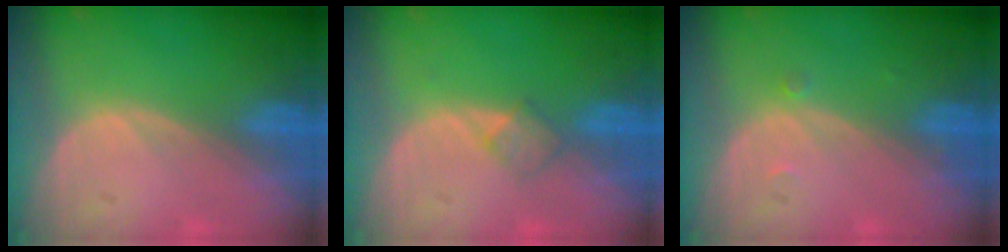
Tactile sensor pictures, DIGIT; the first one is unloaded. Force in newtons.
{"total": 2.0, "press": 2.0, "slide": 0.2}
{"total": 0.7, "press": 0.7, "slide": 0.1}